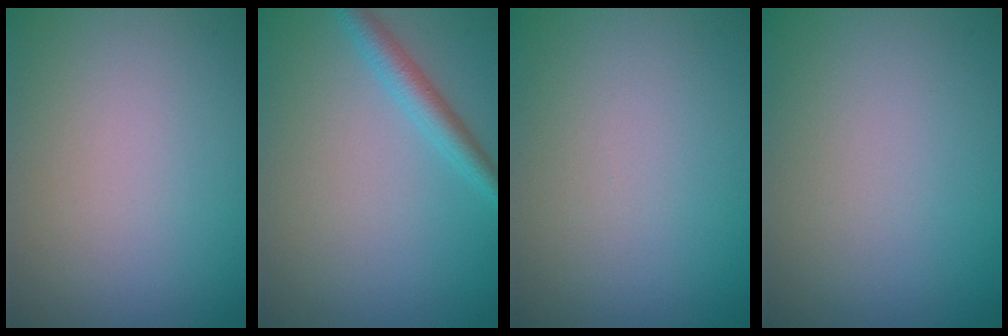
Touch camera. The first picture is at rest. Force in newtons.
{"total": 2.6, "press": 2.5, "slide": 0.1}
{"total": 0.0}
{"total": 0.0}